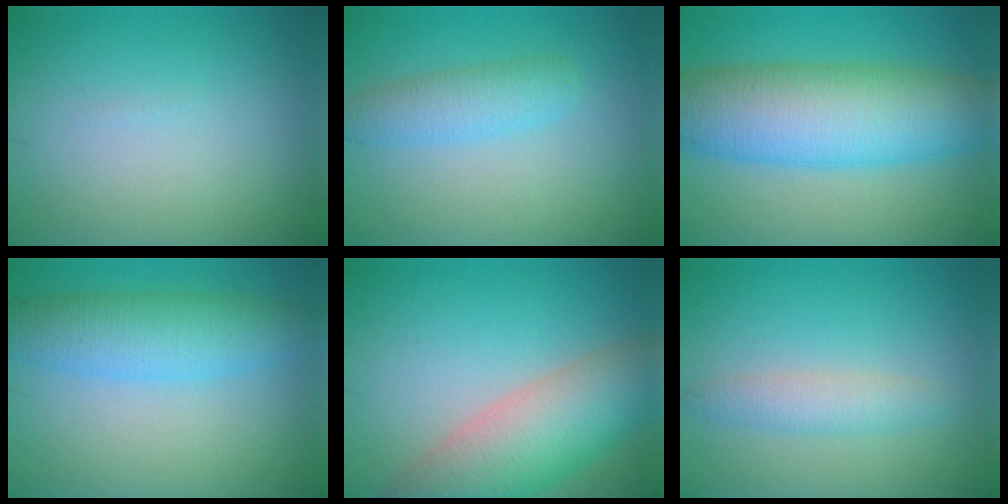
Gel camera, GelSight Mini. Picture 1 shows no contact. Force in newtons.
{"total": 2.8, "press": 2.8, "slide": 0.1}
{"total": 10.4, "press": 10.4, "slide": 0.4}
{"total": 5.4, "press": 5.4, "slide": 0.2}
{"total": 7.8, "press": 7.8, "slide": 0.4}
{"total": 2.2, "press": 2.2, "slide": 0.0}